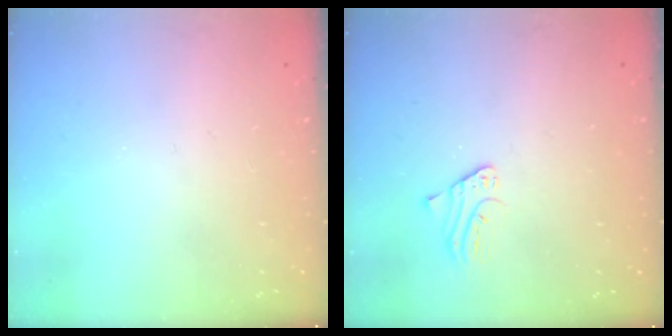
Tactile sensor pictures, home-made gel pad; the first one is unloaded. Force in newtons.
{"total": 1.7, "press": 1.7, "slide": 0.3}